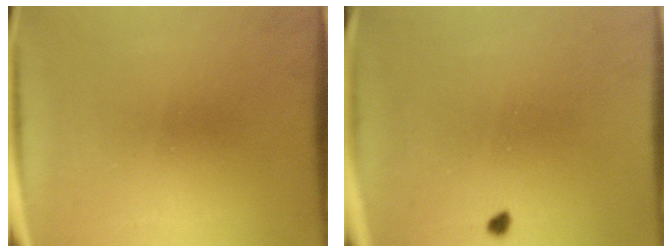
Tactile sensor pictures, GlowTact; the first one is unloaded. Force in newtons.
{"total": 0.7}